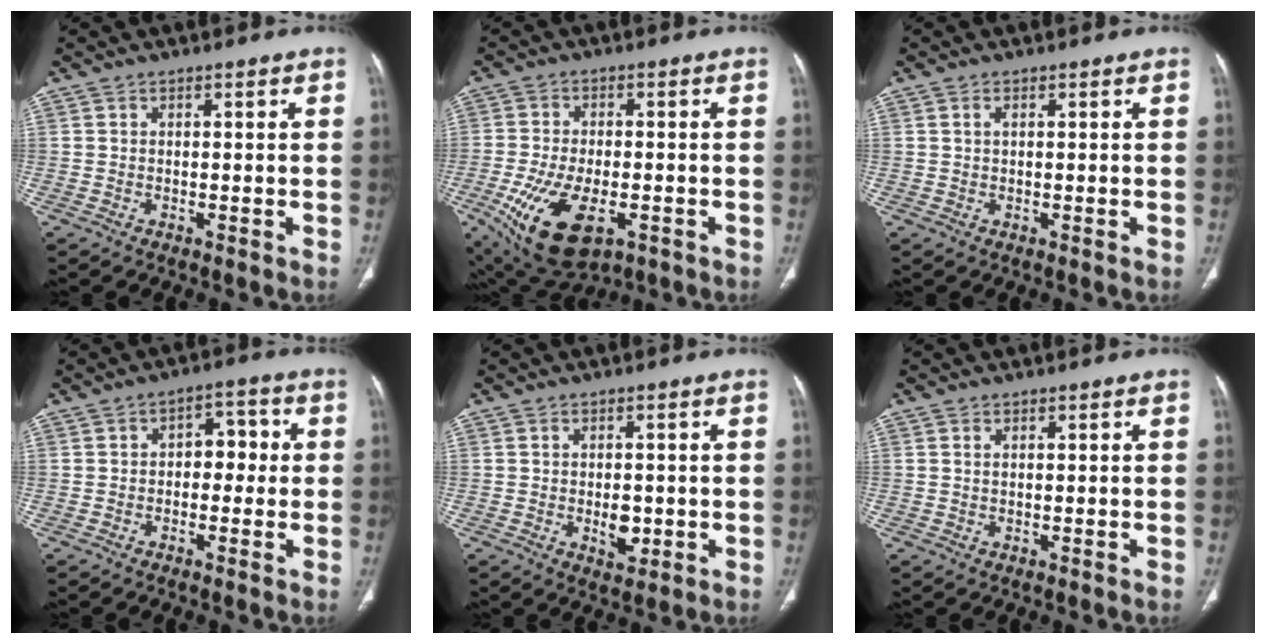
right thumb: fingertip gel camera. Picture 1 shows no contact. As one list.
[{"total": 15.6, "force": [-6.1, 7.8, 12.0], "torque": [-0.233, 0.002, -0.089]}, {"total": 1.0, "force": [0.4, 0.6, 0.7], "torque": [-0.016, 0.003, 0.008]}, {"total": 5.7, "force": [0.0, 3.8, 4.2], "torque": [-0.029, 0.022, -0.008]}, {"total": 4.2, "force": [-0.6, 2.6, 3.2], "torque": [-0.037, -0.002, -0.003]}, {"total": 0.7, "force": [0.3, 0.3, 0.6], "torque": [-0.015, 0.004, 0.007]}]